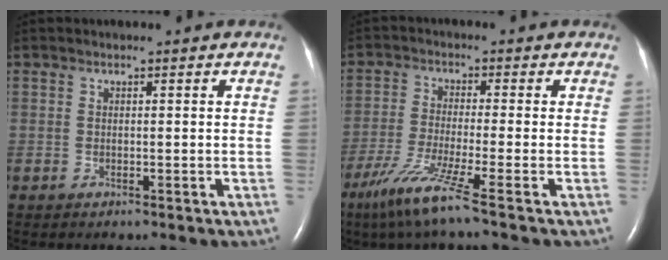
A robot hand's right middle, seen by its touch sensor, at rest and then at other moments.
{"total": 8.0, "force": [-5.1, -1.4, 6.0], "torque": [-0.119, -0.030, -0.105]}